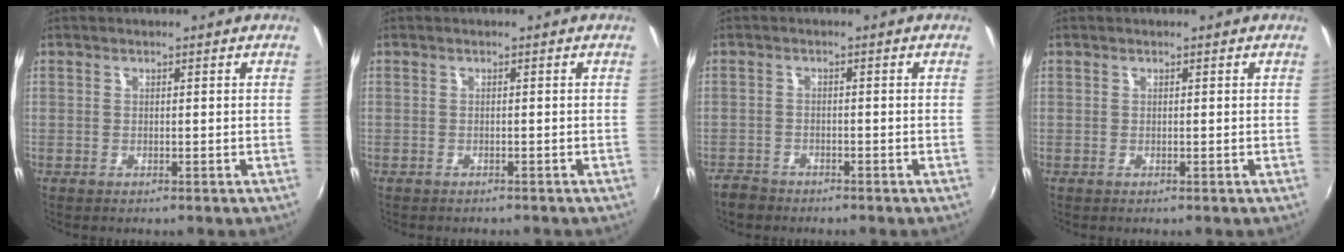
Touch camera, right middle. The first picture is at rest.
{"total": 1.5, "force": [-1.4, 0.5, 0.3], "torque": [-0.012, -0.009, -0.020]}
{"total": 3.3, "force": [-2.9, 1.5, 0.6], "torque": [-0.025, -0.005, -0.057]}
{"total": 0.0}